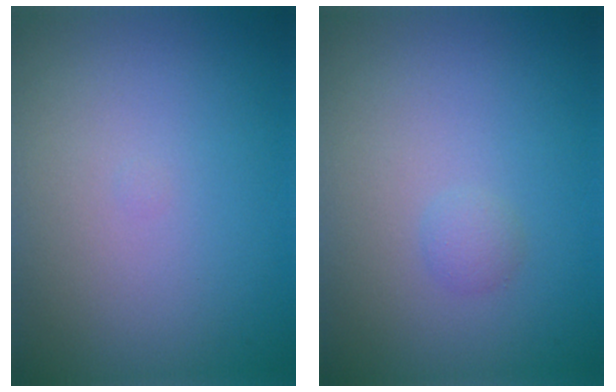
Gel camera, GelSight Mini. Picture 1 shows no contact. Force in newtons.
{"total": 0.9, "press": 0.9, "slide": 0.0}